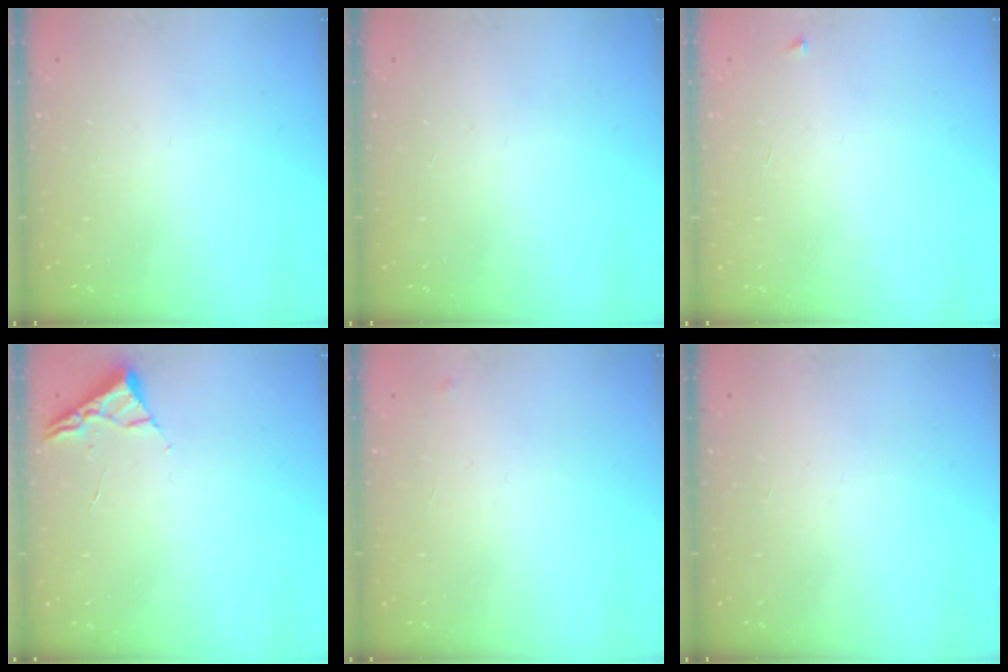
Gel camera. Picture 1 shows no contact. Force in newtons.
{"total": 0.0}
{"total": 2.5, "press": 2.4, "slide": 0.4}
{"total": 3.1, "press": 3.0, "slide": 0.4}
{"total": 2.5, "press": 2.4, "slide": 0.4}
{"total": 1.5, "press": 1.5, "slide": 0.1}